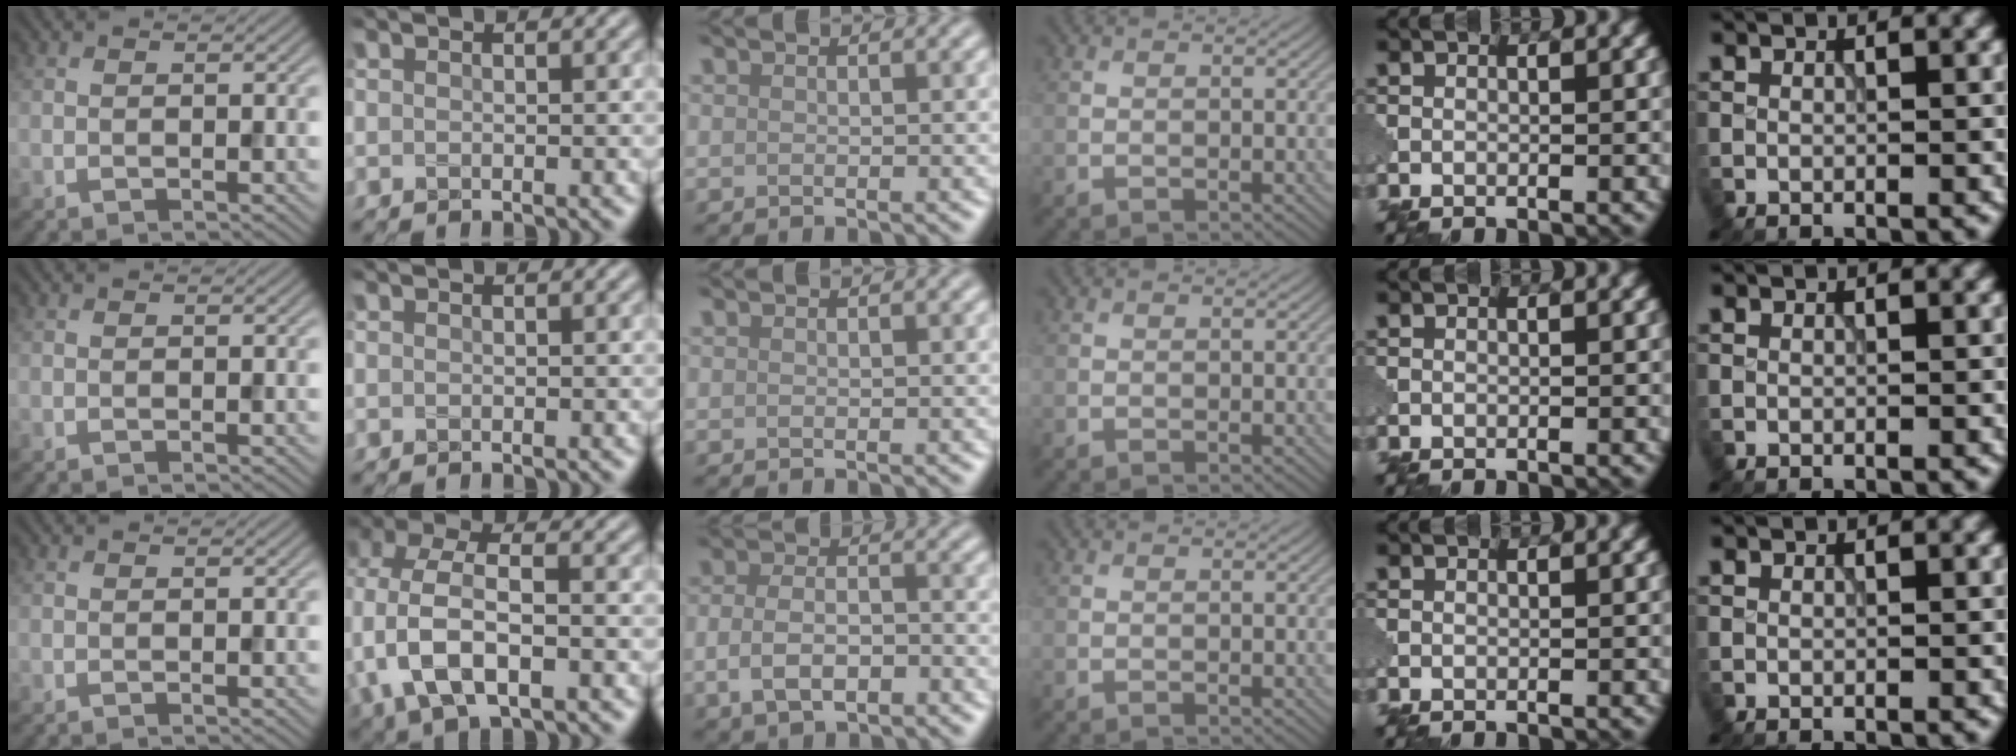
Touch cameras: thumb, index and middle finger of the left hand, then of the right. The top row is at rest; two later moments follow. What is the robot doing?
{"motion": "extract", "object": "pin"}